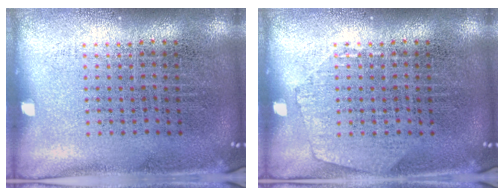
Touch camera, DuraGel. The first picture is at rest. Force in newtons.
{"total": 1.2, "press": 1.2, "slide": 0.2}